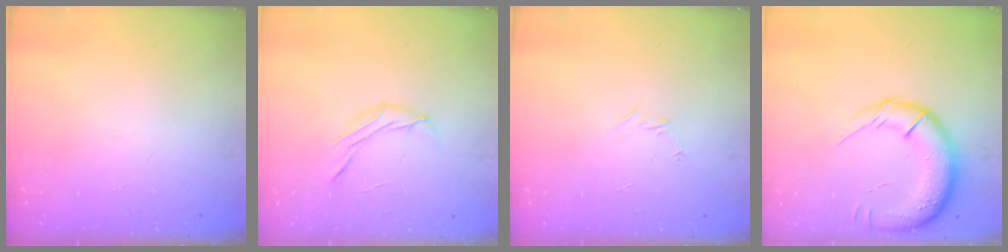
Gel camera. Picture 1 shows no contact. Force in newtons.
{"total": 7.0, "press": 6.9, "slide": 1.4}
{"total": 4.1, "press": 3.9, "slide": 1.2}
{"total": 15.8, "press": 15.3, "slide": 4.0}